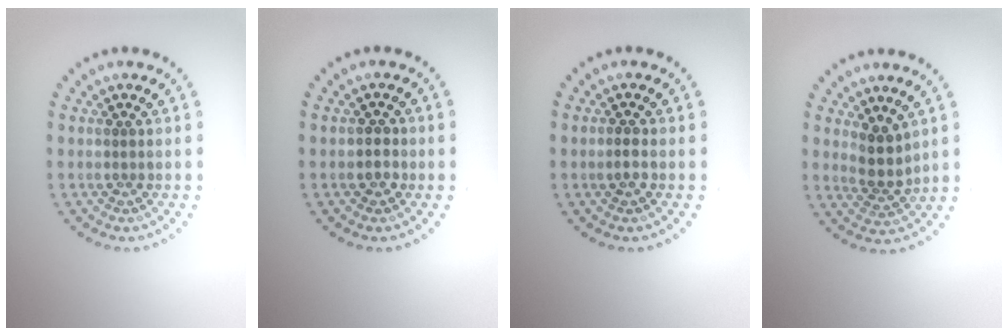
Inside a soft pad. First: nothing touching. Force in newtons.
{"total": 1.2, "press": 1.1, "slide": 0.4}
{"total": 1.0, "press": 1.0, "slide": 0.3}
{"total": 2.5, "press": 1.9, "slide": 1.6}